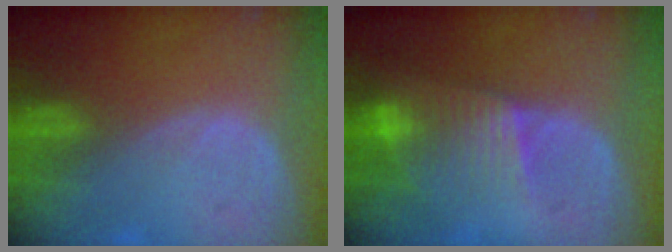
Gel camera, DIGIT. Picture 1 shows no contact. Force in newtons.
{"total": 7.7, "press": 6.8, "slide": 3.6}